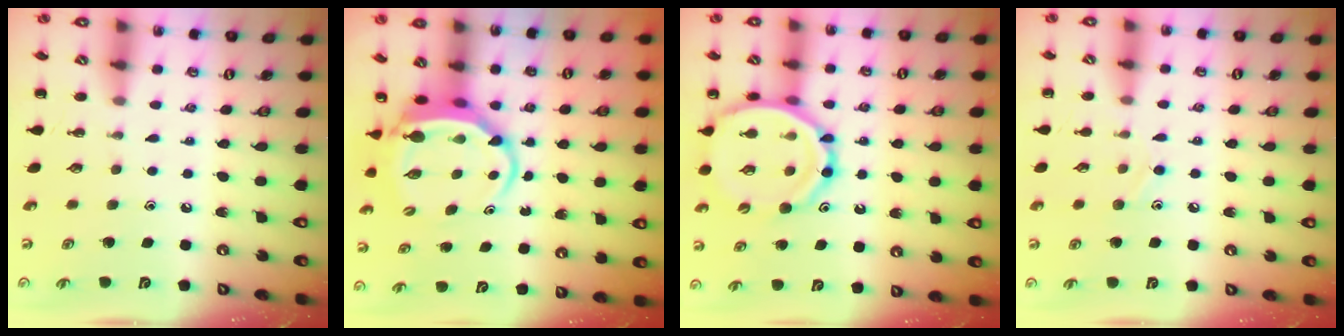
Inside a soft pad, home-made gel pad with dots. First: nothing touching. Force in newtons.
{"total": 5.9, "press": 5.8, "slide": 1.1}
{"total": 17.0, "press": 16.6, "slide": 3.6}
{"total": 7.0, "press": 6.7, "slide": 1.9}